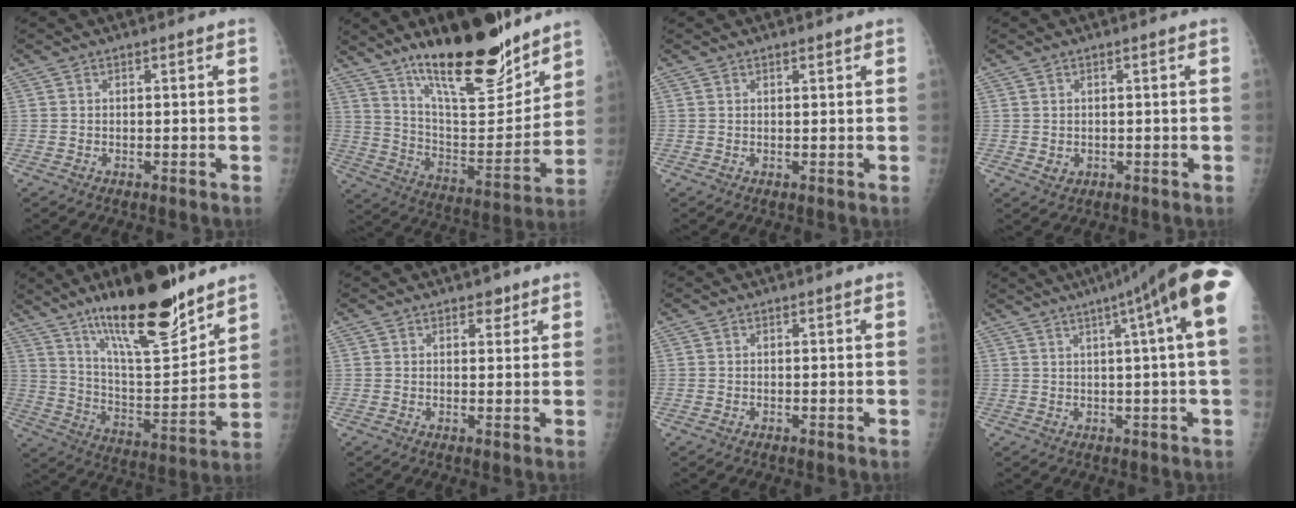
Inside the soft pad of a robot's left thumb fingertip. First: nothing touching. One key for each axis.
{"total": 23.3, "fx": 16.9, "fy": 6.7, "fz": 14.6, "tx": -0.194, "ty": -0.097, "tz": 0.281}
{"total": 0.8, "fx": 0.6, "fy": 0.3, "fz": 0.4, "tx": -0.007, "ty": -0.004, "tz": 0.009}
{"total": 1.7, "fx": 0.0, "fy": 1.4, "fz": 0.8, "tx": -0.011, "ty": -0.001, "tz": 0.007}
{"total": 22.6, "fx": 15.7, "fy": 5.8, "fz": 15.2, "tx": -0.217, "ty": -0.085, "tz": 0.268}
{"total": 2.3, "fx": 1.6, "fy": 1.3, "fz": 1.0, "tx": 0.001, "ty": -0.008, "tz": 0.020}
{"total": 0.0}
{"total": 16.0, "fx": 7.1, "fy": 0.8, "fz": 14.3, "tx": -0.203, "ty": 0.020, "tz": 0.087}